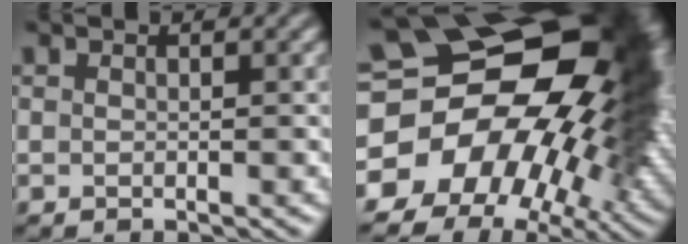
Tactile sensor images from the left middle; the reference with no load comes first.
{"total": 20.2, "force": [-1.7, 14.4, 14.0], "torque": [-0.169, 0.004, -0.050]}